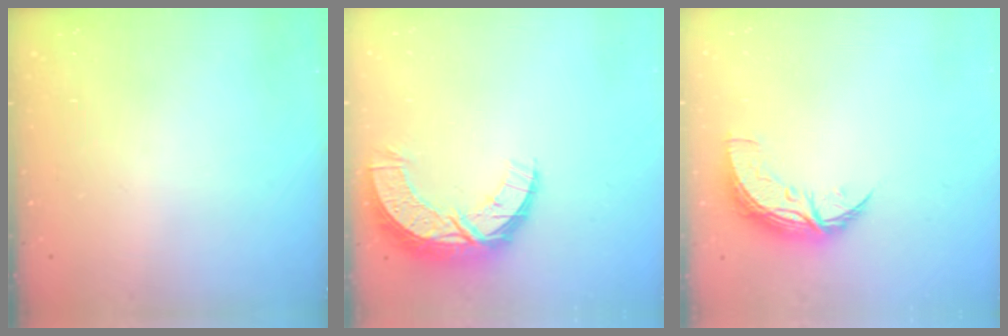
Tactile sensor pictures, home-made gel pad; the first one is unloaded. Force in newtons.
{"total": 11.6, "press": 11.6, "slide": 0.7}
{"total": 8.8, "press": 8.8, "slide": 0.4}